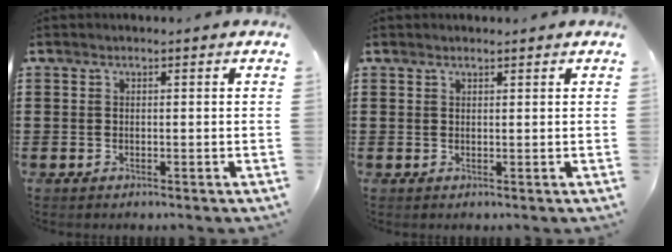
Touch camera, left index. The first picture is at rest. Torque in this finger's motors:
{"motor_torque": [1.71, -0.41, 0.07, -0.01]}